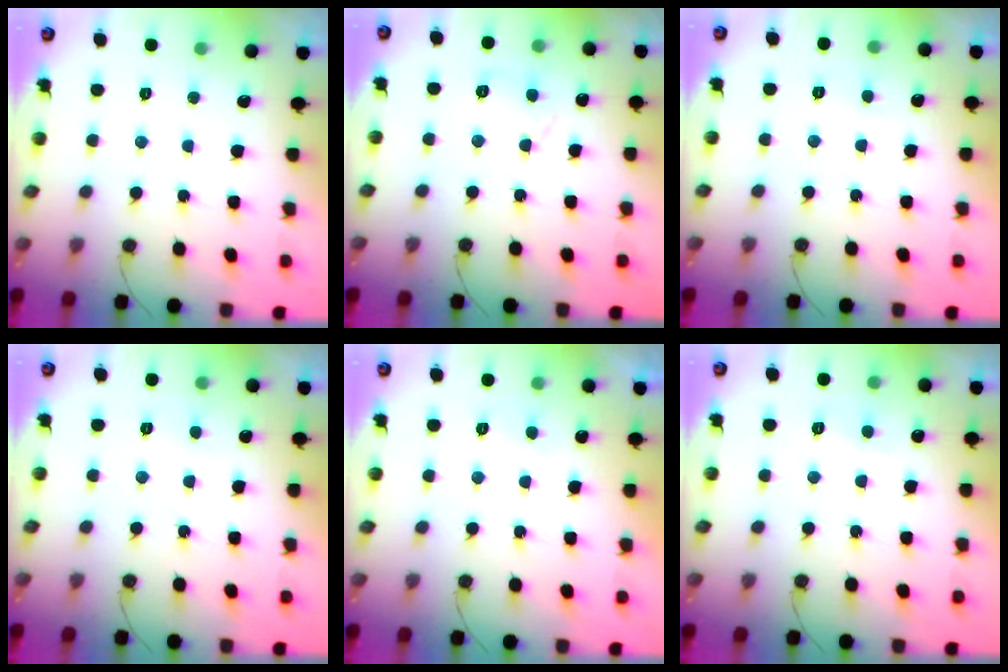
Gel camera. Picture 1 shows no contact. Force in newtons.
{"total": 6.2, "press": 6.2, "slide": 0.5}
{"total": 2.7, "press": 2.7, "slide": 0.4}
{"total": 2.7, "press": 2.7, "slide": 0.4}
{"total": 1.8, "press": 1.6, "slide": 0.8}
{"total": 2.9, "press": 2.9, "slide": 0.5}